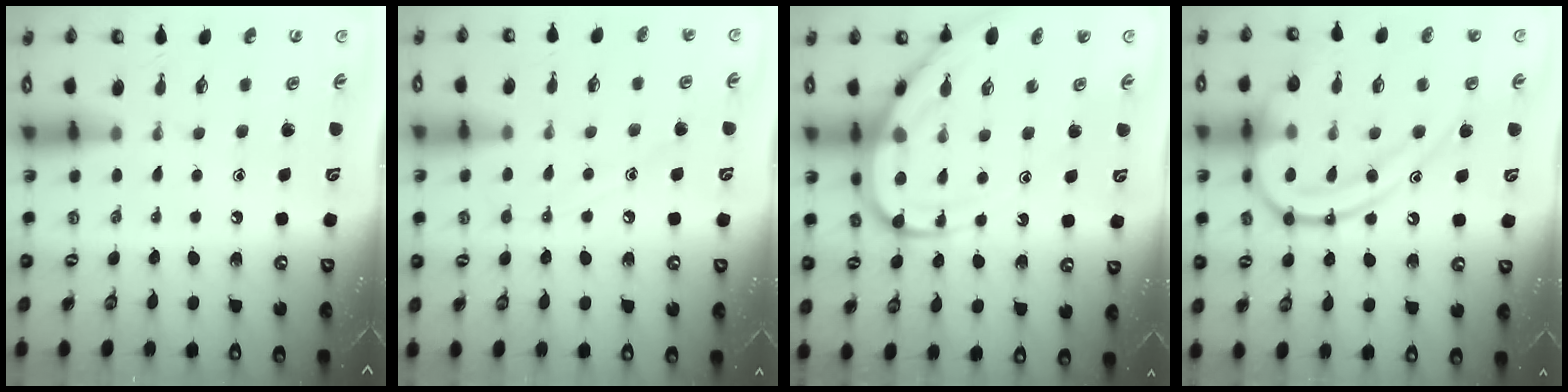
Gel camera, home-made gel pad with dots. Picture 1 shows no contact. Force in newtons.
{"total": 7.6, "press": 7.6, "slide": 0.6}
{"total": 14.0, "press": 14.0, "slide": 1.2}
{"total": 18.6, "press": 18.6, "slide": 1.2}